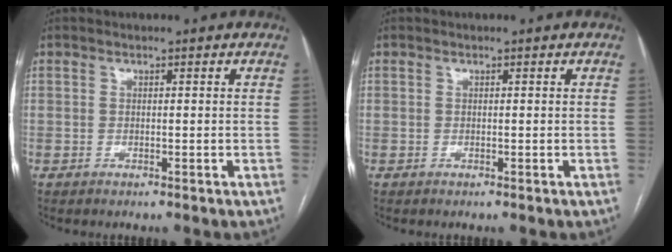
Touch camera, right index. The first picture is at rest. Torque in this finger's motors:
{"motor_torque": [0.00, 0.00, 0.00, 0.00]}